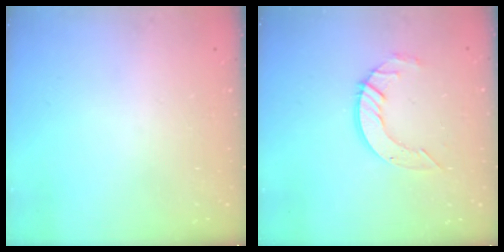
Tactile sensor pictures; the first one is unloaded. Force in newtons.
{"total": 8.7, "press": 8.6, "slide": 0.8}